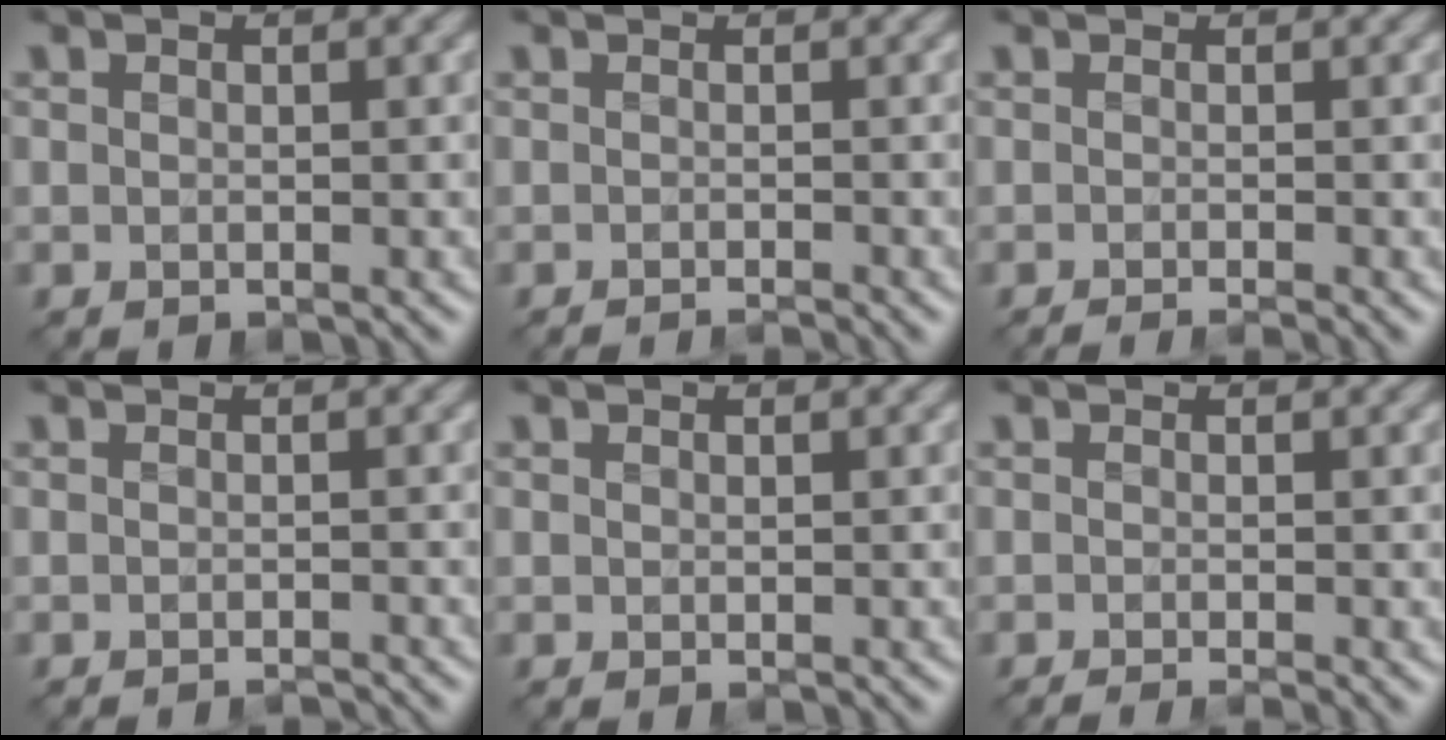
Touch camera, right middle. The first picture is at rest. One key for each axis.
{"total": 1.8, "fx": -1.1, "fy": 0.5, "fz": 1.3, "tx": 0.001, "ty": -0.008, "tz": -0.021}
{"total": 2.7, "fx": -1.3, "fy": 0.9, "fz": 2.2, "tx": -0.005, "ty": -0.008, "tz": -0.022}
{"total": 1.6, "fx": -0.9, "fy": 0.5, "fz": 1.2, "tx": 0.002, "ty": -0.007, "tz": -0.019}
{"total": 0.6, "fx": 0.5, "fy": 0.1, "fz": 0.3, "tx": -0.006, "ty": -0.002, "tz": 0.006}
{"total": 2.8, "fx": -0.9, "fy": 0.8, "fz": 2.5, "tx": -0.016, "ty": -0.009, "tz": -0.021}